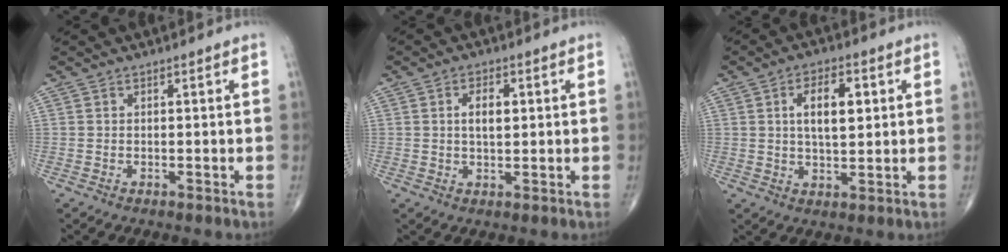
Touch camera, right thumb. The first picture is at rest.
{"total": 4.2, "force": [0.9, 2.2, 3.5], "torque": [-0.053, -0.003, 0.013]}
{"total": 8.1, "force": [2.0, 3.9, 6.8], "torque": [-0.096, -0.003, 0.032]}